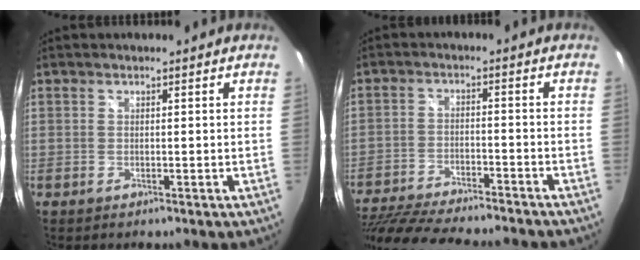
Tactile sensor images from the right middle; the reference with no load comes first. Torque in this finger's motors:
{"motor_torque": [1.08, -1.06, 0.30, 0.17]}